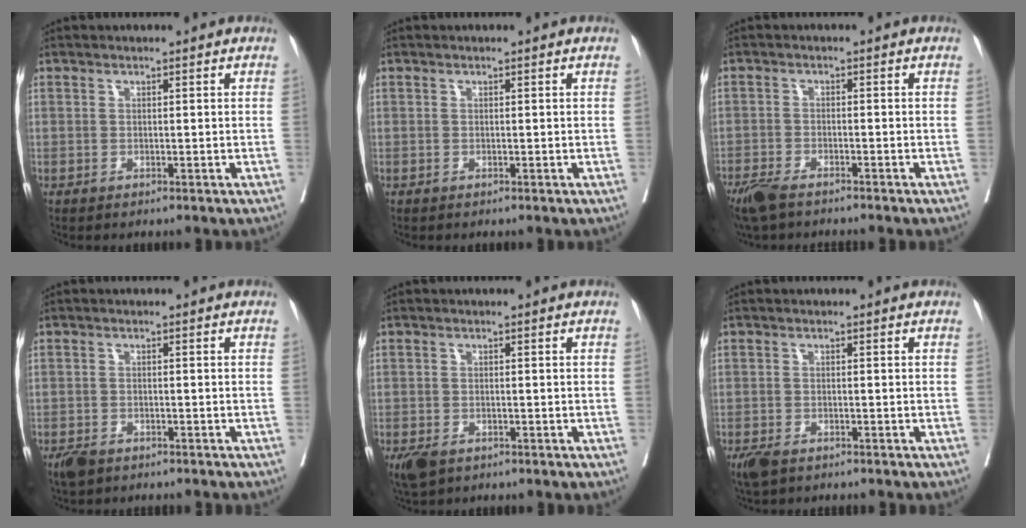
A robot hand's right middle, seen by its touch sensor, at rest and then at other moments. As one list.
[{"total": 0.0}, {"total": 5.5, "force": [-4.4, 1.1, 3.0], "torque": [-0.056, -0.012, -0.079]}, {"total": 4.0, "force": [-3.3, 1.6, 1.7], "torque": [-0.029, -0.006, -0.050]}, {"total": 4.3, "force": [-2.8, 2.4, 2.3], "torque": [-0.047, -0.009, -0.044]}, {"total": 4.6, "force": [-3.5, 1.7, 2.4], "torque": [-0.045, -0.012, -0.055]}]